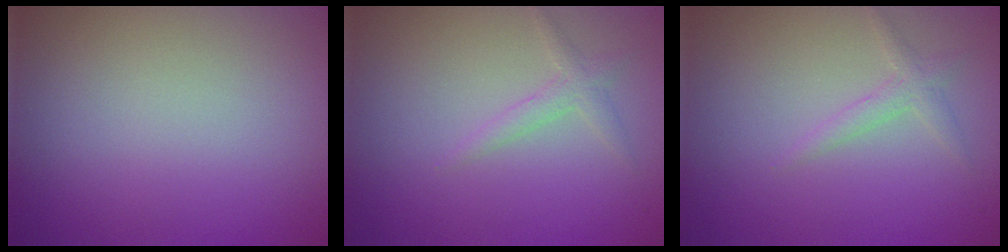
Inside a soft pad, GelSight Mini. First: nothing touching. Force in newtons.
{"total": 1.3, "press": 1.3, "slide": 0.0}
{"total": 1.3, "press": 1.3, "slide": 0.0}